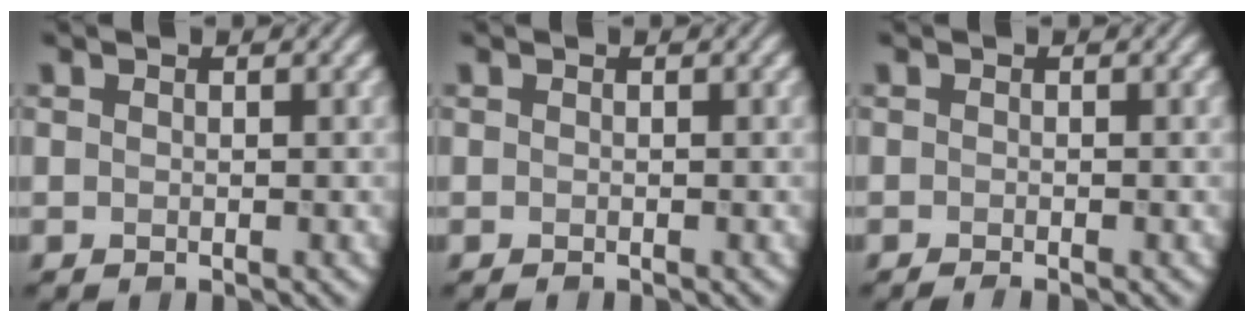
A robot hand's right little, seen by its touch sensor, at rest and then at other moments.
{"total": 0.0}
{"total": 0.7, "force": [-0.5, 0.1, 0.5], "torque": [-0.007, -0.002, -0.012]}